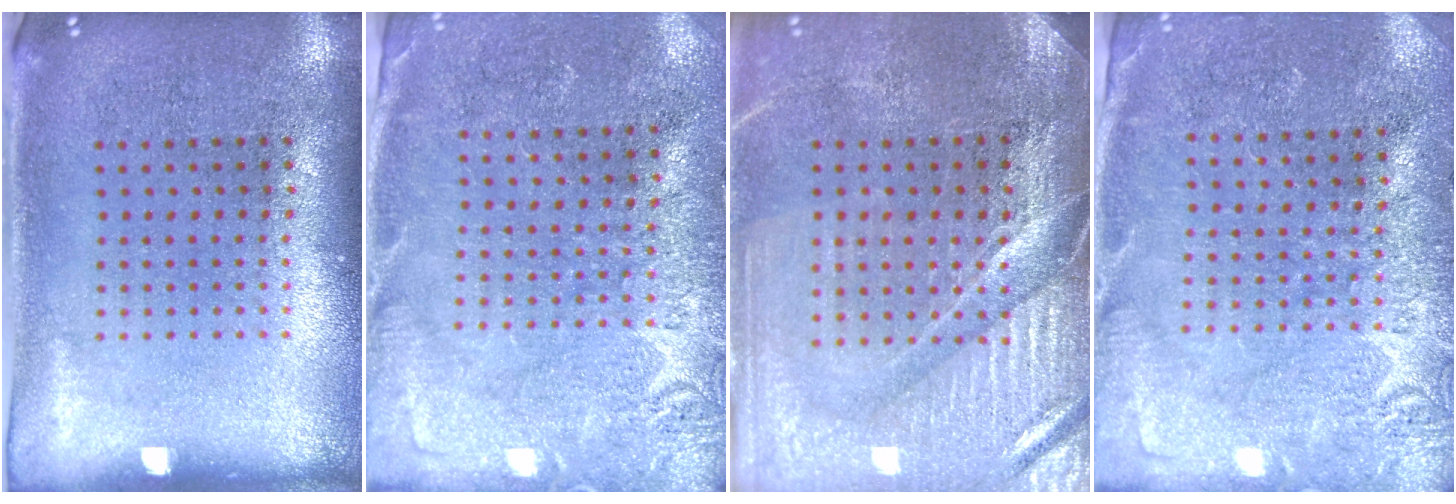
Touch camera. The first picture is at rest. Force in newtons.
{"total": 2.7, "press": 2.6, "slide": 0.5}
{"total": 3.8, "press": 3.6, "slide": 1.3}
{"total": 2.7, "press": 2.7, "slide": 0.2}